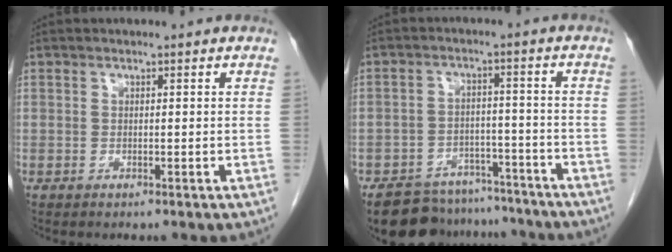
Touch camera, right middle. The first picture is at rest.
{"total": 12.6, "force": [-11.3, 5.1, 2.5], "torque": [-0.034, 0.011, -0.156]}